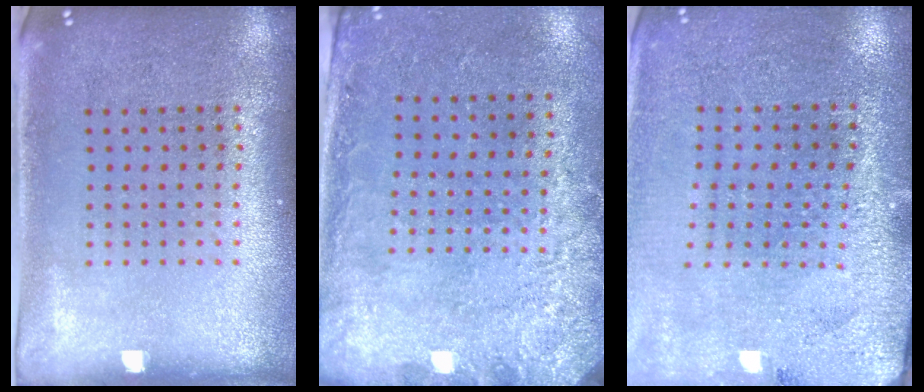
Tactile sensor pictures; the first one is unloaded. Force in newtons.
{"total": 2.8, "press": 1.9, "slide": 2.0}
{"total": 2.8, "press": 2.8, "slide": 0.1}